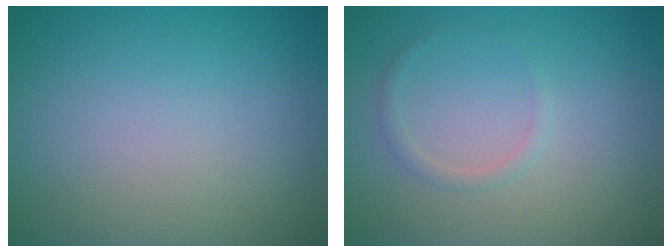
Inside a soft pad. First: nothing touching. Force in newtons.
{"total": 0.9, "press": 0.9, "slide": 0.1}